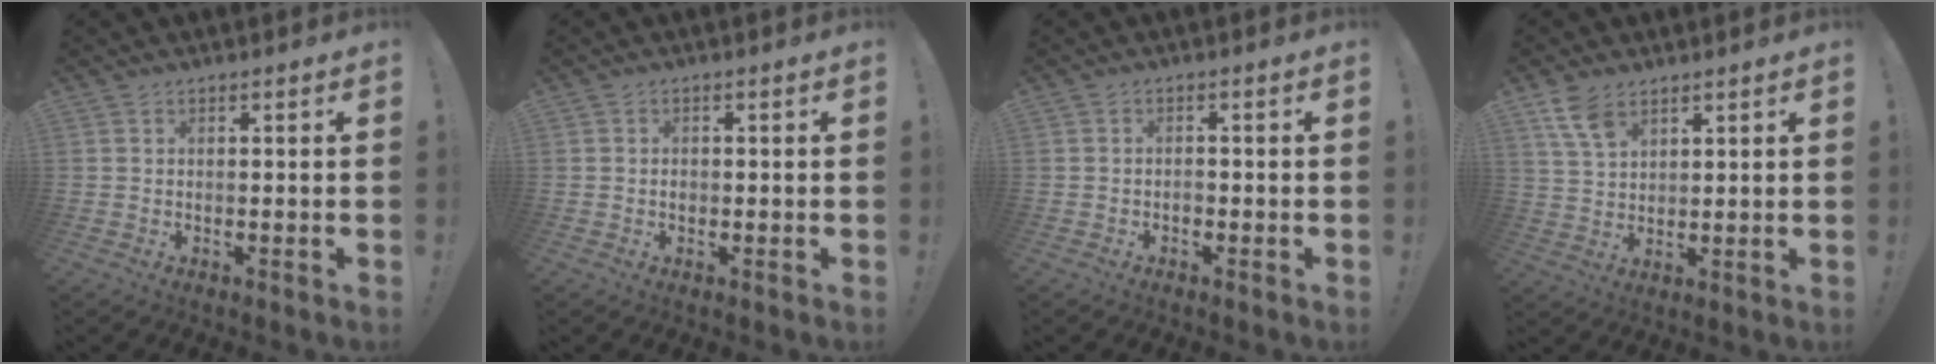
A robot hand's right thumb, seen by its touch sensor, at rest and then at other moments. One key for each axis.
{"total": 1.1, "fx": -0.5, "fy": 0.8, "fz": 0.6, "tx": -0.008, "ty": 0.002, "tz": -0.010}
{"total": 1.2, "fx": -0.7, "fy": 0.8, "fz": 0.6, "tx": -0.010, "ty": -0.001, "tz": -0.013}
{"total": 7.6, "fx": 4.7, "fy": 4.2, "fz": 4.3, "tx": -0.081, "ty": -0.017, "tz": 0.092}